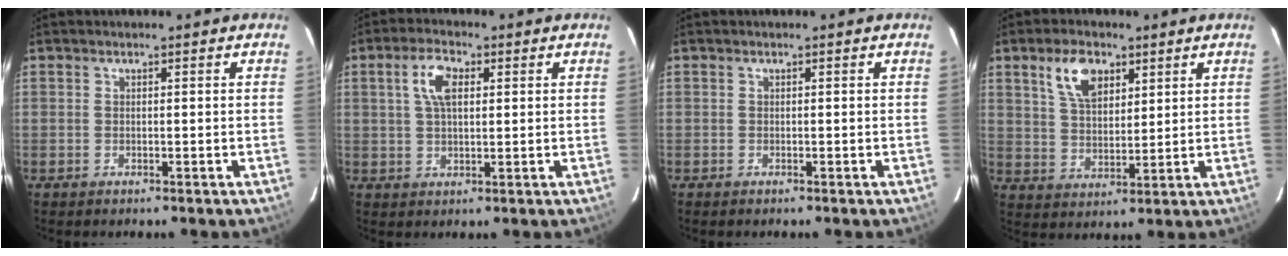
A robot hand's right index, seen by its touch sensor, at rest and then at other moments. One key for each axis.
{"total": 5.8, "fx": 1.8, "fy": 2.8, "fz": 4.7, "tx": -0.088, "ty": 0.013, "tz": 0.034}
{"total": 0.0}
{"total": 8.6, "fx": 4.5, "fy": 4.6, "fz": 5.6, "tx": -0.104, "ty": 0.013, "tz": 0.086}